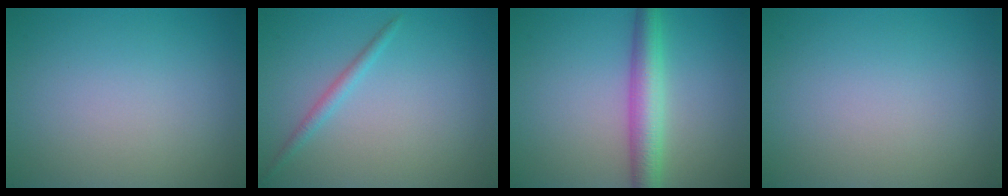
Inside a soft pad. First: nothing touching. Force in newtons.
{"total": 1.3, "press": 1.3, "slide": 0.0}
{"total": 4.3, "press": 4.3, "slide": 0.0}
{"total": 0.0}